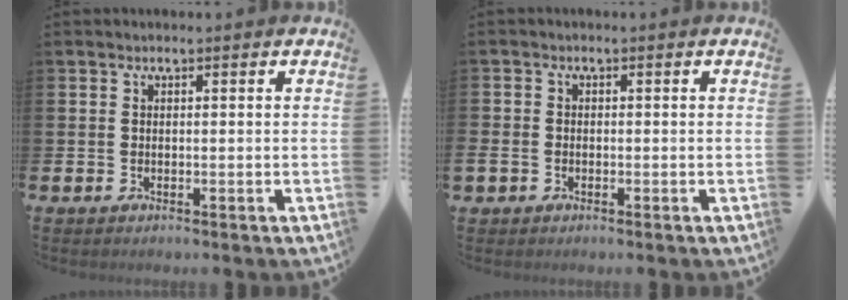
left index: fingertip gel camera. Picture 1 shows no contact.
{"total": 1.5, "force": [-0.8, 1.1, 0.5], "torque": [-0.011, 0.003, -0.018]}